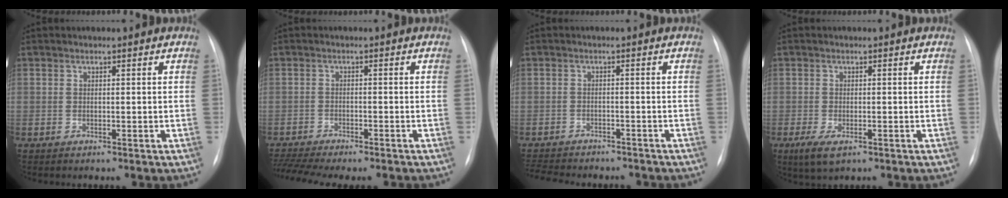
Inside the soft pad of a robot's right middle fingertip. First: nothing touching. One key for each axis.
{"total": 11.6, "fx": -10.2, "fy": 1.8, "fz": 5.3, "tx": -0.086, "ty": 0.006, "tz": -0.145}
{"total": 12.1, "fx": -10.6, "fy": 3.8, "fz": 4.3, "tx": -0.091, "ty": -0.002, "tz": -0.138}
{"total": 3.7, "fx": -1.9, "fy": 1.4, "fz": 2.9, "tx": -0.064, "ty": -0.009, "tz": -0.027}